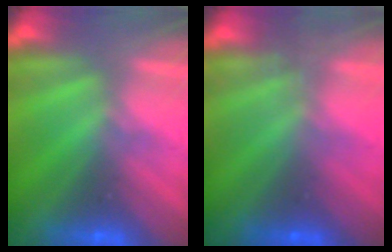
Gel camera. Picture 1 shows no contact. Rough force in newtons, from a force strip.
{"total": 1.2}